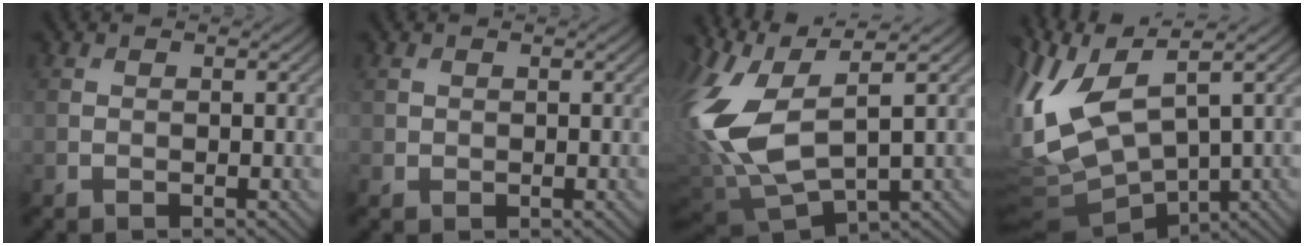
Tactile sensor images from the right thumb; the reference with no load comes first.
{"total": 1.1, "force": [0.4, 1.0, 0.1], "torque": [-0.004, -0.005, 0.009]}
{"total": 16.6, "force": [0.6, 6.9, 15.1], "torque": [-0.373, -0.003, 0.027]}
{"total": 12.2, "force": [2.8, 5.2, 10.7], "torque": [-0.270, -0.002, 0.068]}